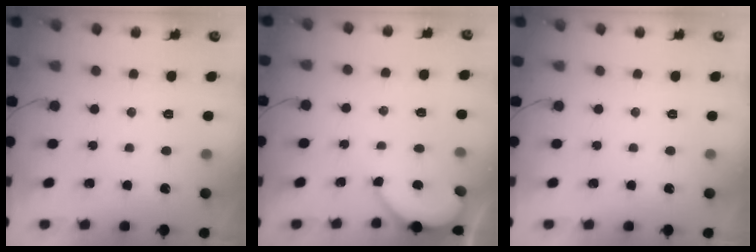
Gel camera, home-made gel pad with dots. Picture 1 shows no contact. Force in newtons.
{"total": 2.3, "press": 2.3, "slide": 0.3}
{"total": 0.0}